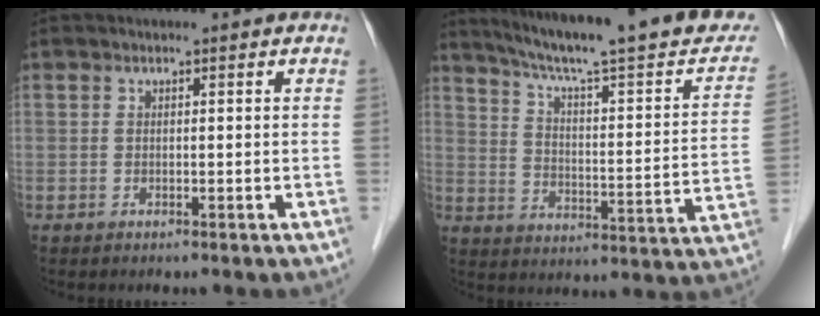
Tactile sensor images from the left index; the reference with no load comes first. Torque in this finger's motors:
{"motor_torque": [-0.80, -0.83, 0.24, 0.04]}